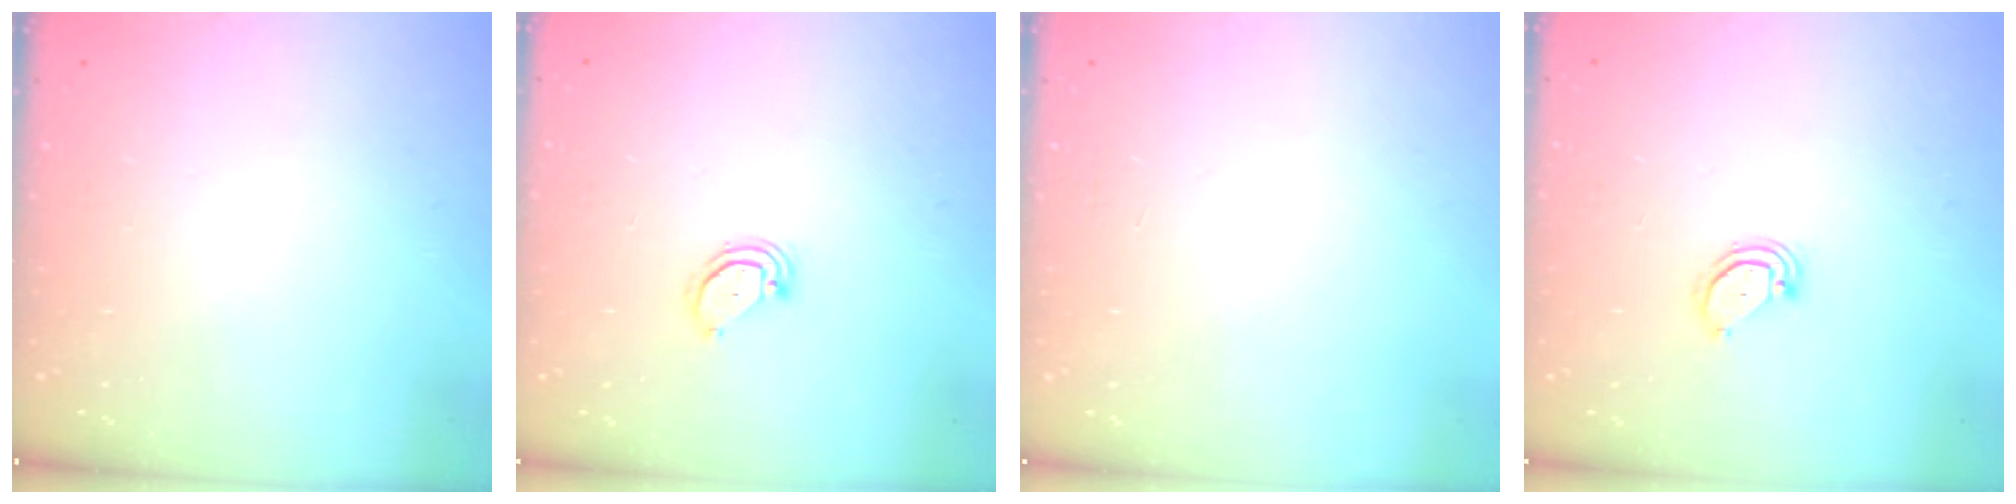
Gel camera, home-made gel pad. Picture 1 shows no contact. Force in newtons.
{"total": 3.0, "press": 3.0, "slide": 0.2}
{"total": 0.0}
{"total": 3.0, "press": 3.0, "slide": 0.2}